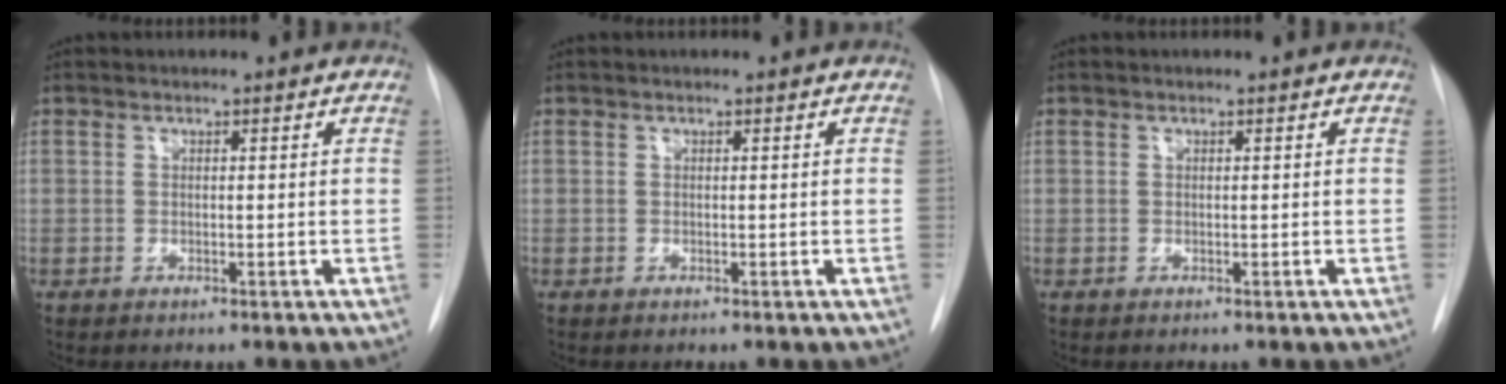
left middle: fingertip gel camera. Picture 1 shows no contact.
{"total": 0.0}
{"total": 1.4, "force": [-0.5, -0.7, -1.2], "torque": [0.027, -0.008, -0.007]}